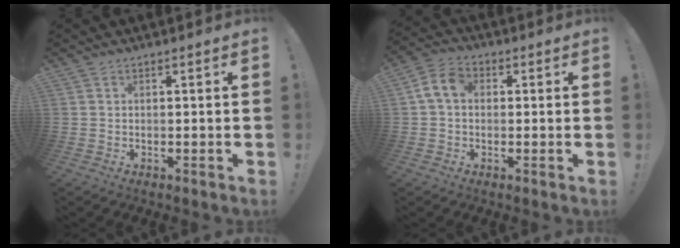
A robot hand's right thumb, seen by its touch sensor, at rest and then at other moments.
{"total": 7.2, "force": [1.0, 5.0, 5.2], "torque": [-0.096, 0.015, 0.023]}